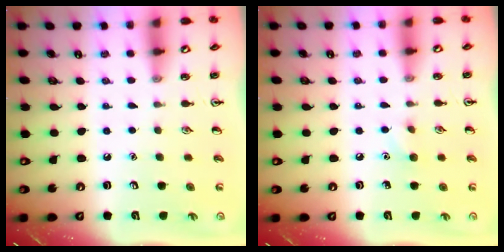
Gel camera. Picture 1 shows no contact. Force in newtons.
{"total": 5.6, "press": 5.3, "slide": 1.7}